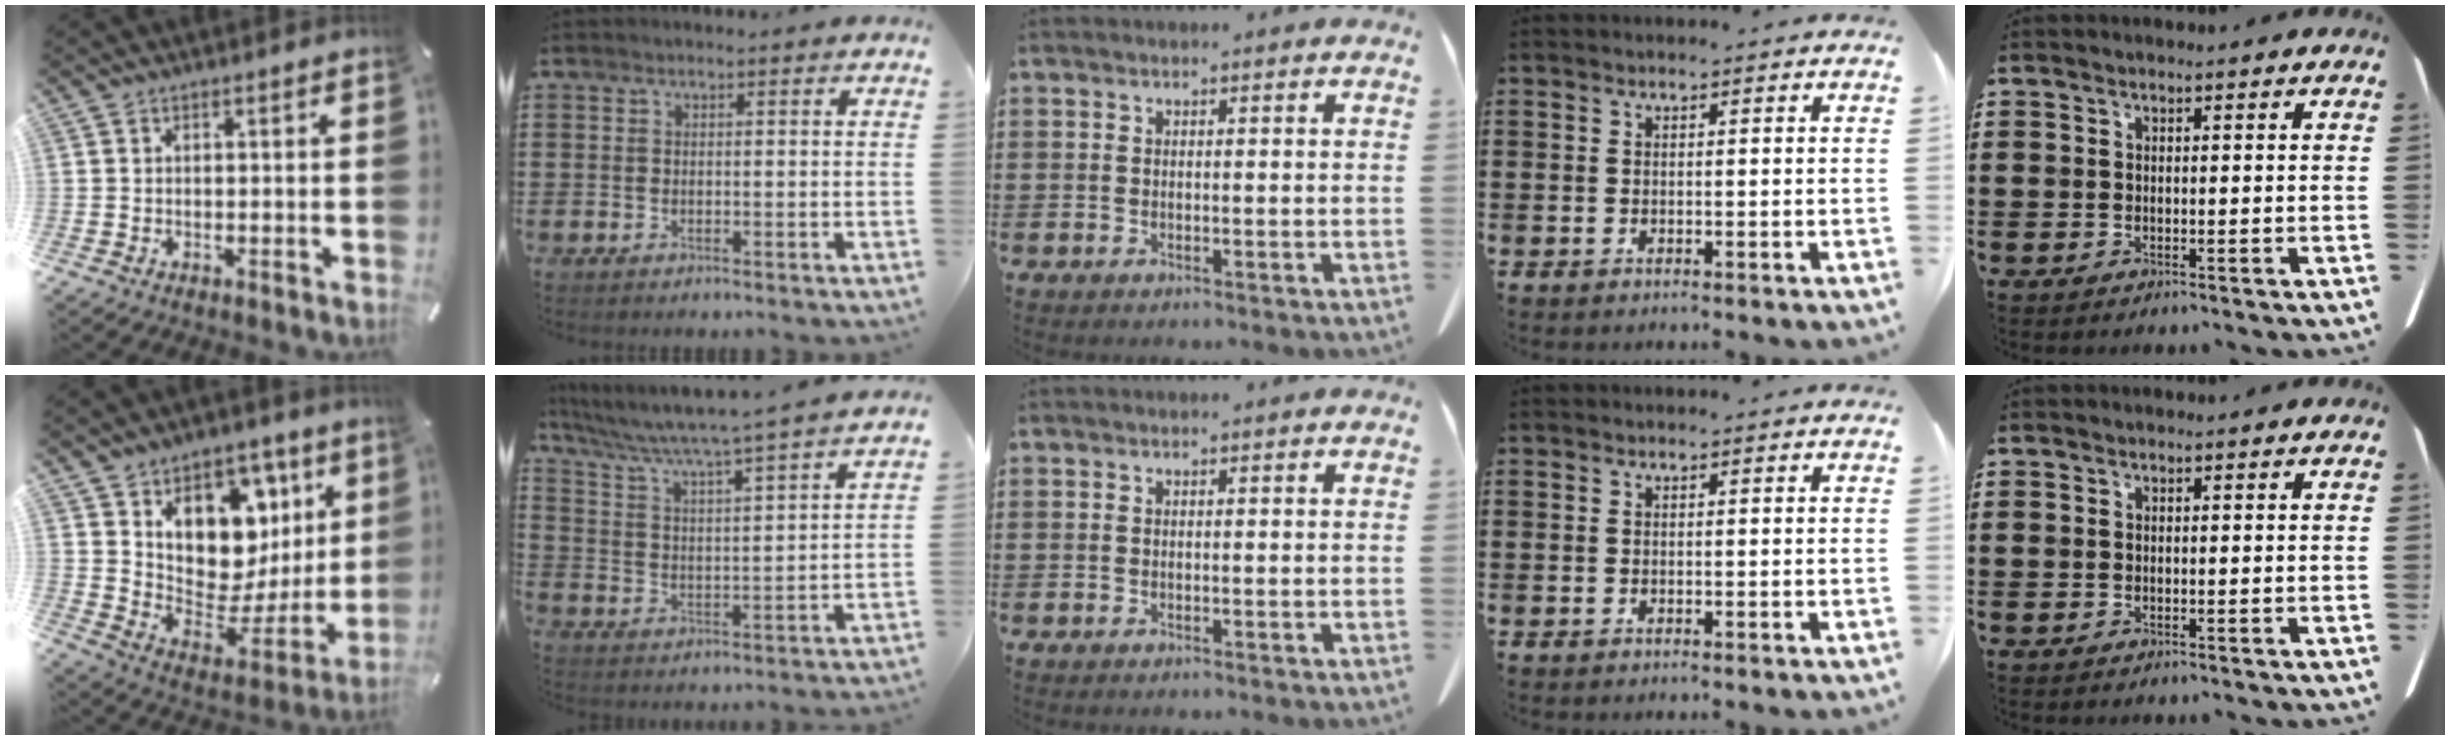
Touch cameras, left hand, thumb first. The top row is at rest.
{"thumb": {"total": 14.4, "force": [6.8, 11.0, 6.3], "torque": [-0.069, -0.075, 0.125]}, "index": {"total": 4.8, "force": [4.2, -0.9, 2.1], "torque": [-0.063, -0.039, 0.060]}}